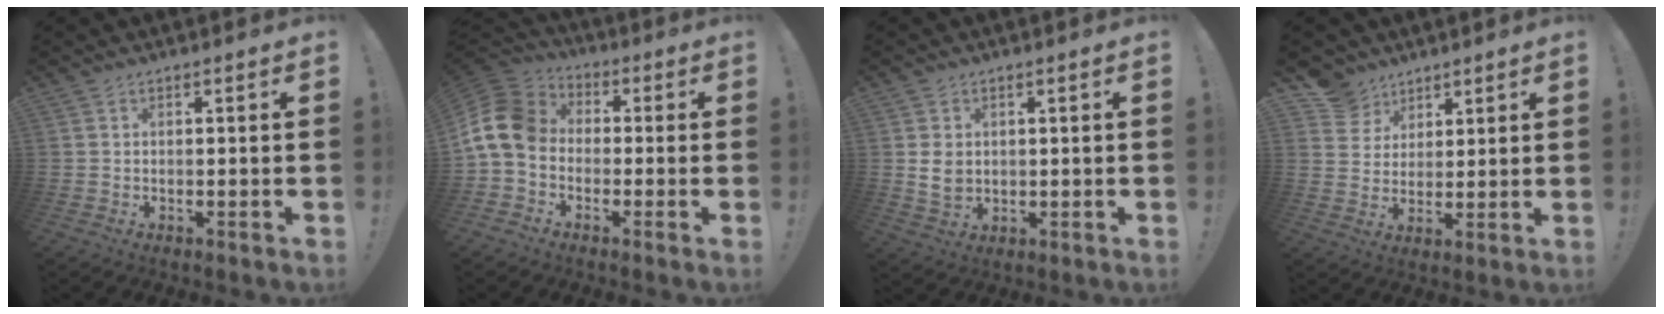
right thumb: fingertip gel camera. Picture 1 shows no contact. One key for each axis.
{"total": 14.3, "fx": -0.6, "fy": 10.5, "fz": 9.6, "tx": -0.188, "ty": 0.021, "tz": -0.005}
{"total": 5.6, "fx": 1.2, "fy": 4.6, "fz": 3.0, "tx": -0.045, "ty": -0.003, "tz": 0.025}
{"total": 8.8, "fx": 5.8, "fy": 6.6, "fz": 0.8, "tx": -0.013, "ty": -0.045, "tz": 0.117}